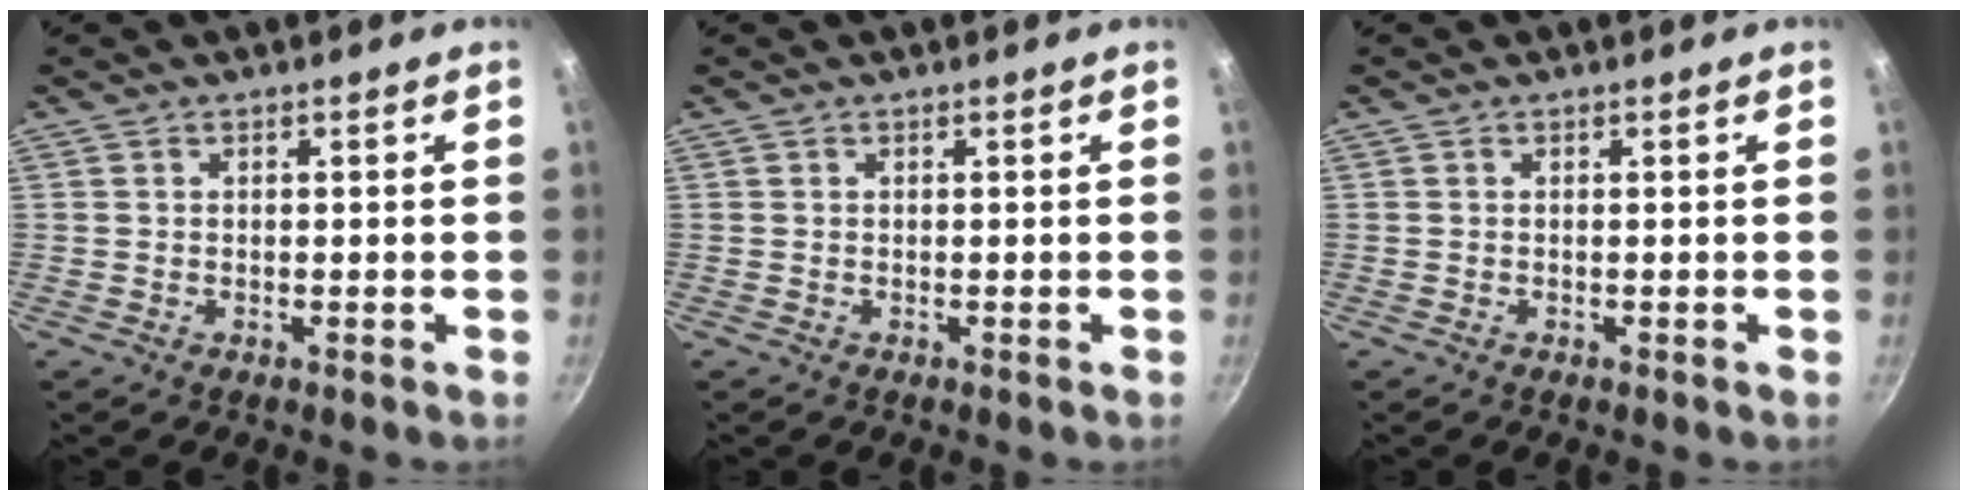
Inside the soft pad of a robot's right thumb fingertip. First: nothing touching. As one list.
[{"total": 0.0}, {"total": 0.0}]